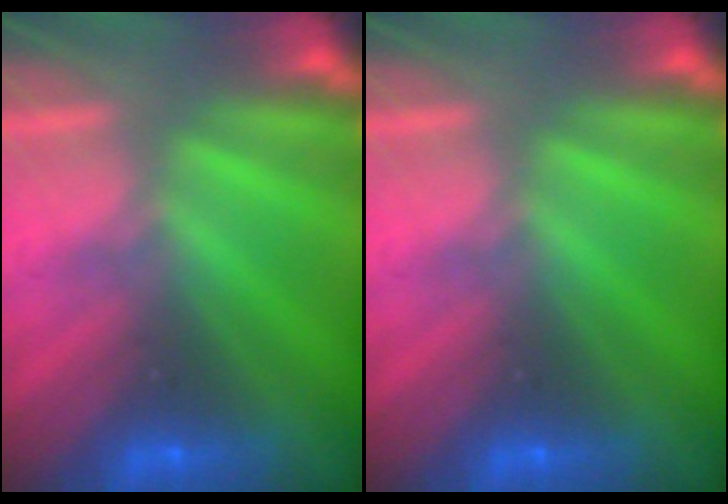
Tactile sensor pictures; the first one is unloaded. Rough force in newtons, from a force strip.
{"total": 0.0}